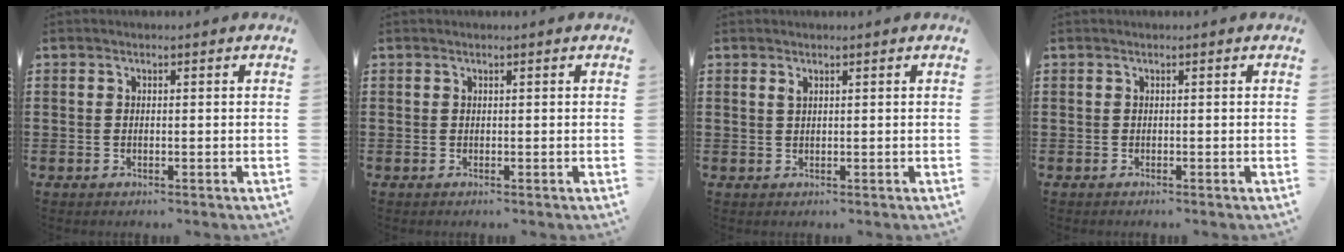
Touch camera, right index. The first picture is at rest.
{"total": 0.0}
{"total": 0.9, "force": [0.5, 0.3, 0.6], "torque": [-0.014, 0.003, 0.008]}
{"total": 0.0}